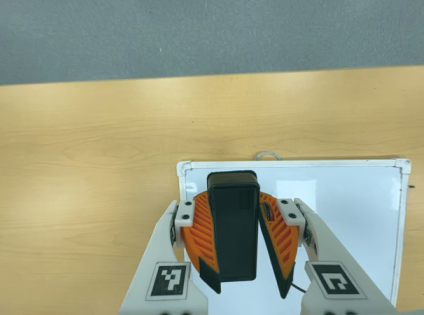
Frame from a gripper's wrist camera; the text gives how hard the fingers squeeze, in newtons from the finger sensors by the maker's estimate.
{"total": 10.3, "left": 10.2, "right": 10.4}